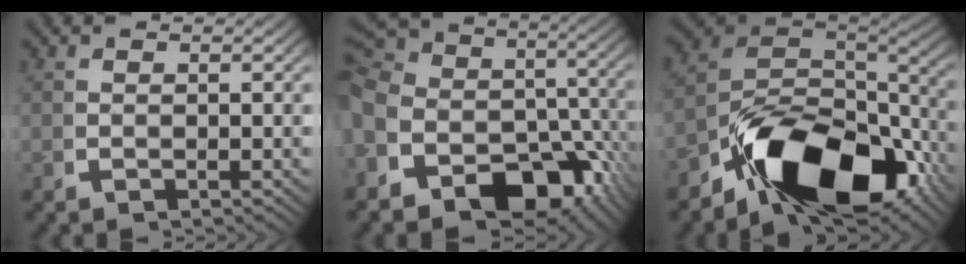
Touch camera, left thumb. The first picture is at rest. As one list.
[{"total": 15.6, "force": [-1.4, 11.8, 10.1], "torque": [-0.170, -0.034, -0.021]}, {"total": 18.5, "force": [-5.6, 10.7, 14.0], "torque": [-0.271, -0.055, -0.068]}]